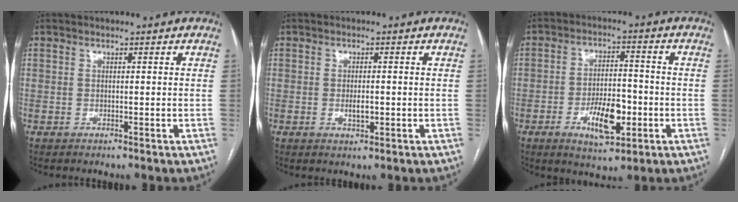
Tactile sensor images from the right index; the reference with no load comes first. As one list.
[{"total": 2.2, "force": [-0.4, 0.7, 2.1], "torque": [-0.041, -0.002, -0.004]}, {"total": 8.6, "force": [-3.1, 3.3, 7.3], "torque": [-0.131, 0.001, -0.047]}]